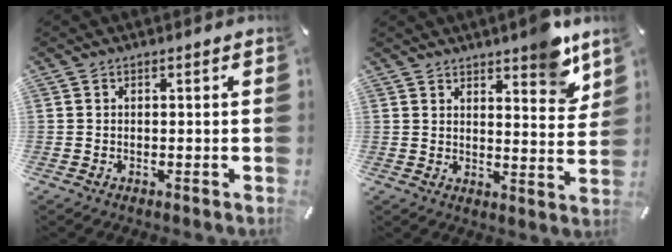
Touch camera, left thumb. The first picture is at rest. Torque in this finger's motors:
{"motor_torque": [1.23, 0.90, 0.80, -0.60, 0.17]}